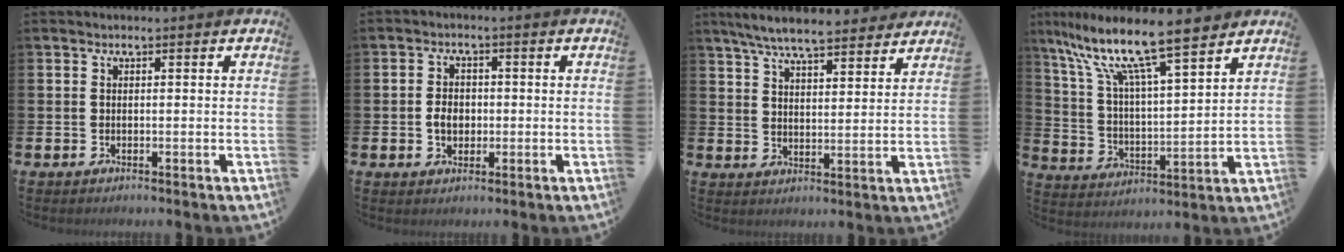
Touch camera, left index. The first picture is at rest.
{"total": 3.1, "force": [-0.4, 2.3, 1.9], "torque": [-0.023, 0.001, -0.013]}
{"total": 7.2, "force": [6.8, 1.0, 2.3], "torque": [-0.061, -0.035, 0.120]}
{"total": 12.4, "force": [10.3, 1.7, 6.7], "torque": [-0.164, -0.058, 0.173]}